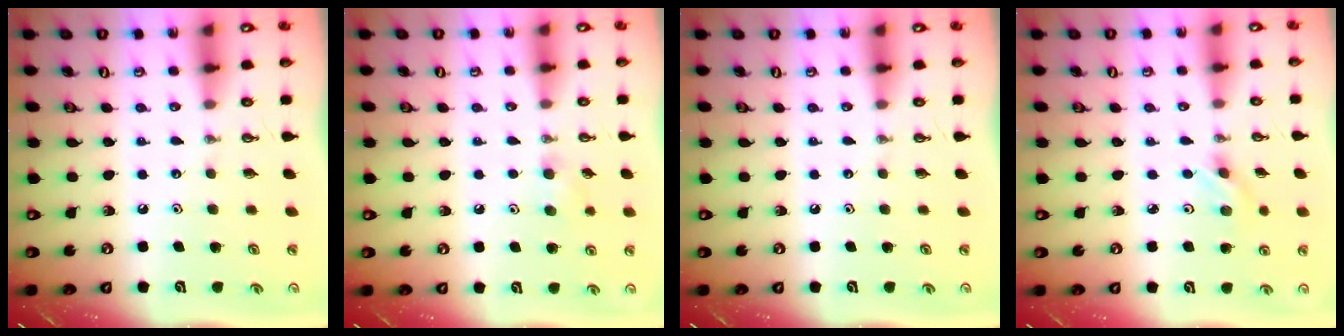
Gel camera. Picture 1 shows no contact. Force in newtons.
{"total": 5.2, "press": 4.9, "slide": 1.7}
{"total": 0.0}
{"total": 3.6, "press": 3.3, "slide": 1.3}